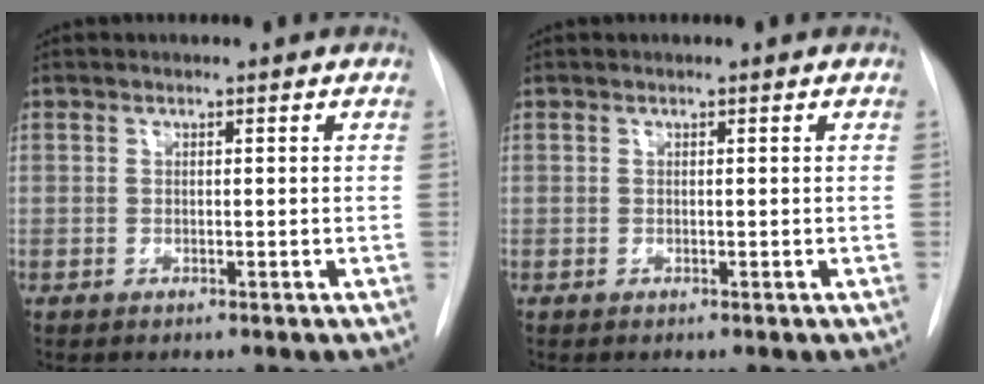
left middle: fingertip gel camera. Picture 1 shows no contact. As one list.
[{"total": 0.0}]